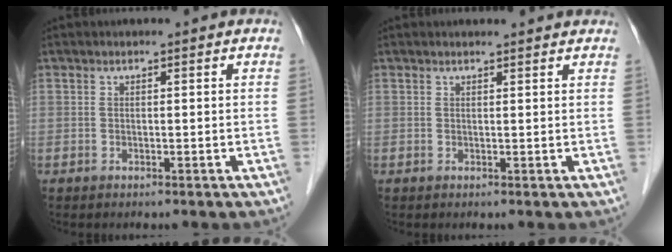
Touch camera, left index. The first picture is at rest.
{"total": 2.8, "force": [2.7, 0.3, 0.6], "torque": [-0.012, 0.005, 0.023]}